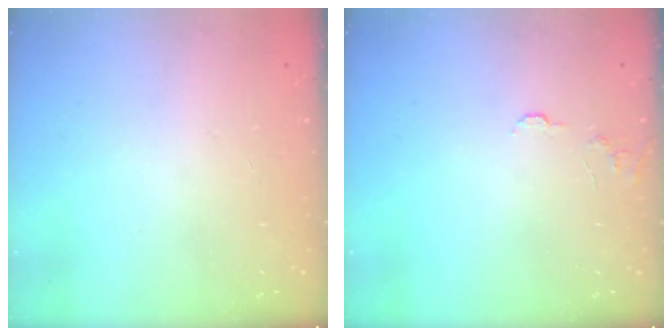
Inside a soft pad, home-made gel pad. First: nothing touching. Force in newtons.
{"total": 5.0, "press": 4.9, "slide": 0.4}